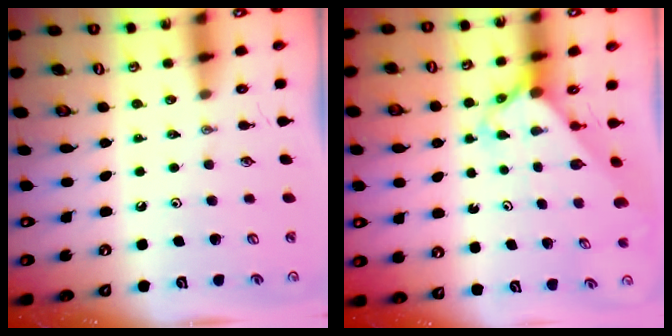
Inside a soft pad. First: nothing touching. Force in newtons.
{"total": 2.6, "press": 2.6, "slide": 0.1}